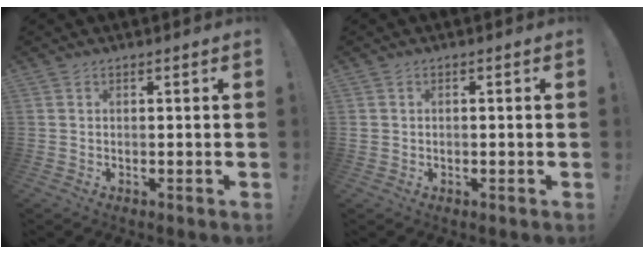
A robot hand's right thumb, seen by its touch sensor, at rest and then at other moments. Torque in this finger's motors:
{"motor_torque": [0.12, 0.15, 0.04, -0.19, 0.02]}